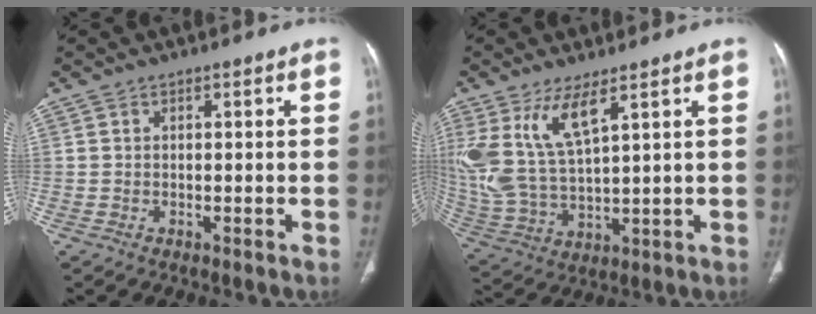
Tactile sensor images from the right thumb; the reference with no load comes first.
{"total": 12.7, "force": [6.3, 4.6, 10.0], "torque": [-0.221, -0.028, 0.142]}